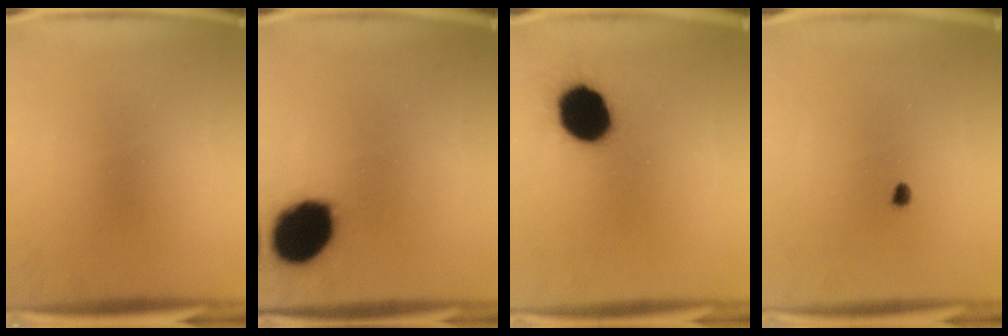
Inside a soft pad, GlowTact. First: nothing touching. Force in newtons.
{"total": 17.8}
{"total": 14.9}
{"total": 1.3}